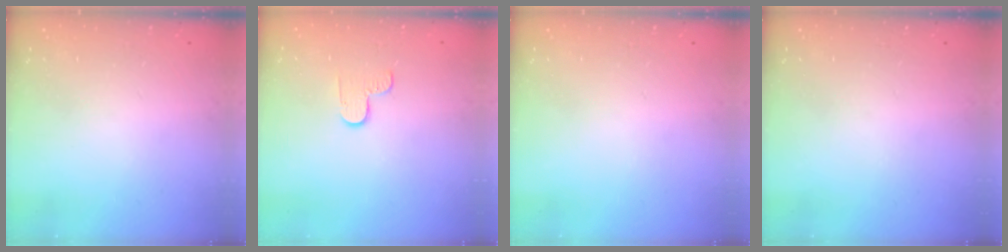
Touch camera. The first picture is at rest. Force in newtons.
{"total": 3.8, "press": 3.8, "slide": 0.4}
{"total": 0.0}
{"total": 0.0}